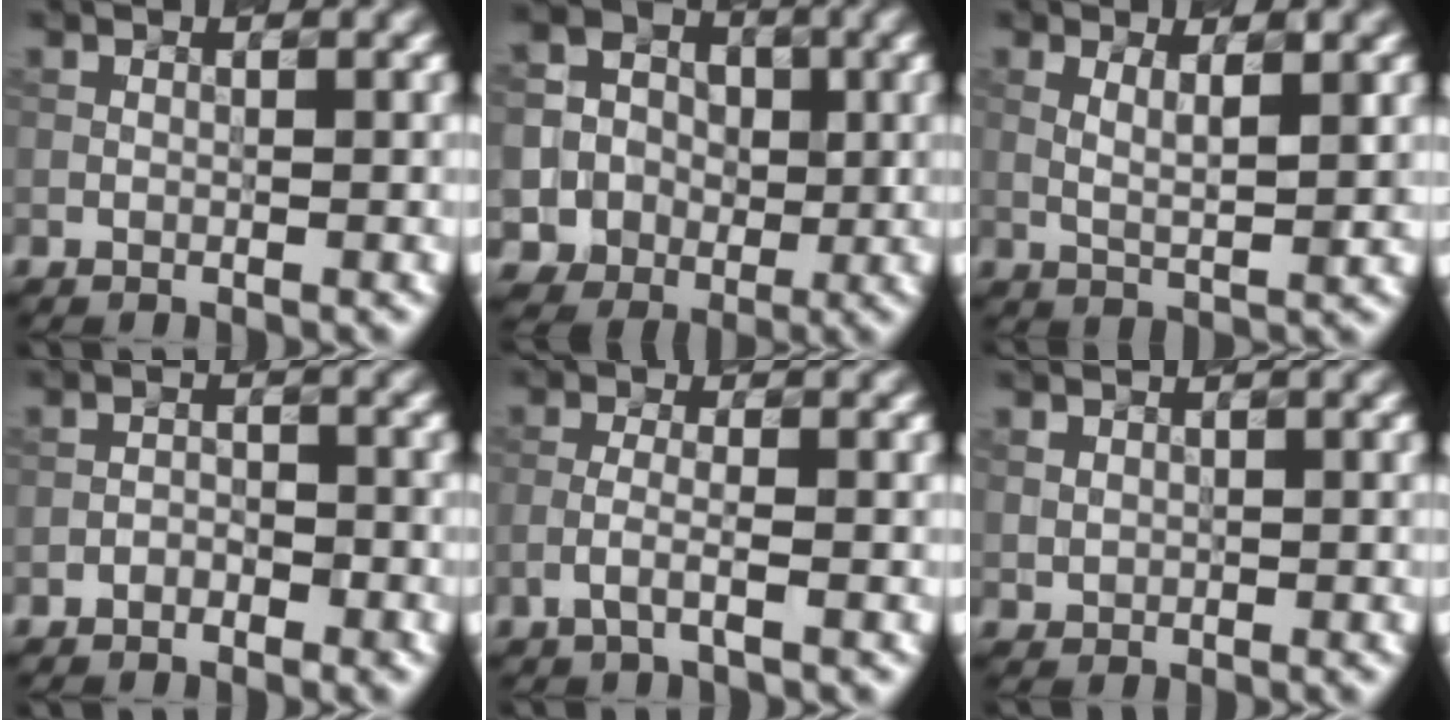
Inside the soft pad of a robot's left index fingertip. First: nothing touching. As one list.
[{"total": 7.2, "force": [-1.4, 7.0, 1.1], "torque": [-0.032, 0.016, -0.035]}, {"total": 2.4, "force": [1.0, 0.4, 2.2], "torque": [-0.045, -0.003, 0.027]}, {"total": 1.3, "force": [-1.2, 0.4, 0.4], "torque": [-0.015, 0.008, -0.015]}, {"total": 1.5, "force": [-1.1, 0.1, 1.0], "torque": [-0.034, 0.012, -0.021]}, {"total": 0.7, "force": [0.4, 0.5, -0.3], "torque": [-0.004, 0.003, 0.020]}]